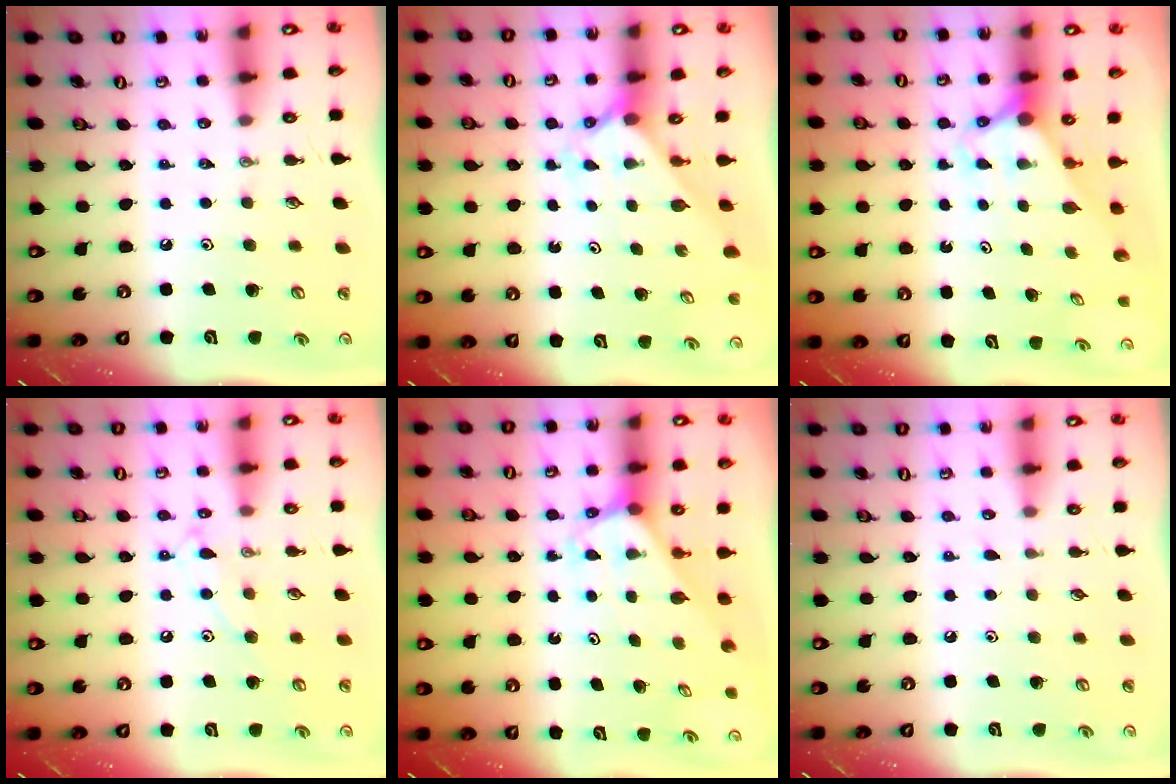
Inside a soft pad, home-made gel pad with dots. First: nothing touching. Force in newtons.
{"total": 2.0, "press": 2.0, "slide": 0.2}
{"total": 2.9, "press": 2.9, "slide": 0.0}
{"total": 9.4, "press": 9.4, "slide": 0.8}
{"total": 2.4, "press": 2.4, "slide": 0.2}
{"total": 3.7, "press": 3.7, "slide": 0.5}